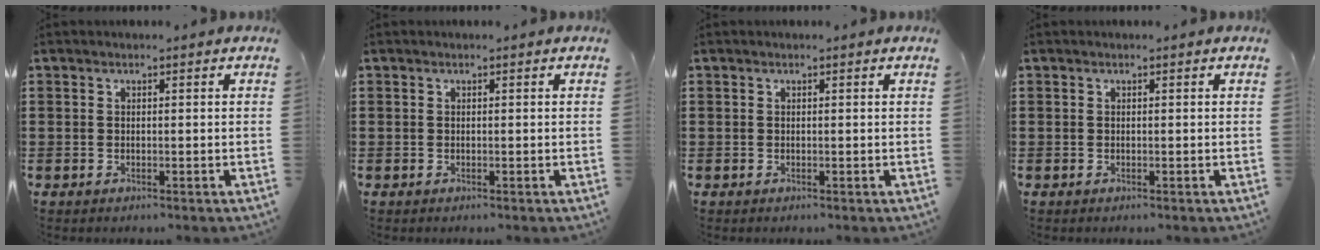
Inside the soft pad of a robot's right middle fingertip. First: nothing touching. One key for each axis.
{"total": 0.0}
{"total": 0.0}
{"total": 0.0}